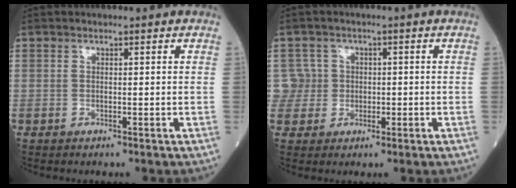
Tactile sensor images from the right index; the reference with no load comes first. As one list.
[{"total": 4.0, "force": [0.3, 4.0, -0.5], "torque": [0.026, 0.013, 0.005]}]